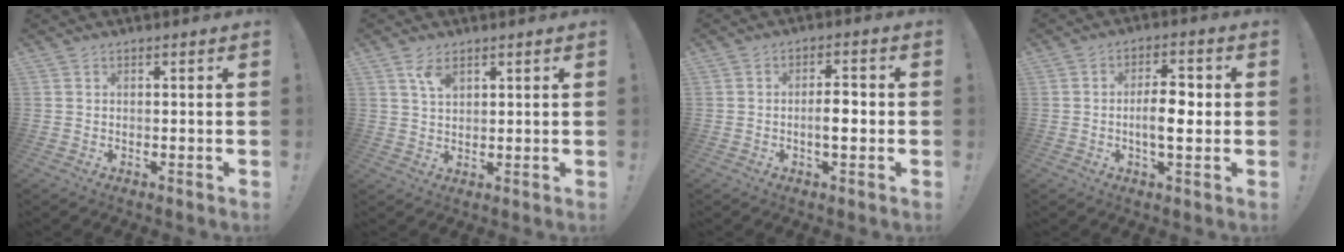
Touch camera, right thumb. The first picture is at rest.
{"total": 4.6, "force": [2.7, 2.3, 3.0], "torque": [-0.048, -0.008, 0.047]}
{"total": 5.3, "force": [-1.2, 2.0, 4.7], "torque": [-0.068, 0.004, -0.027]}
{"total": 8.5, "force": [-1.1, 3.5, 7.7], "torque": [-0.118, 0.009, -0.022]}